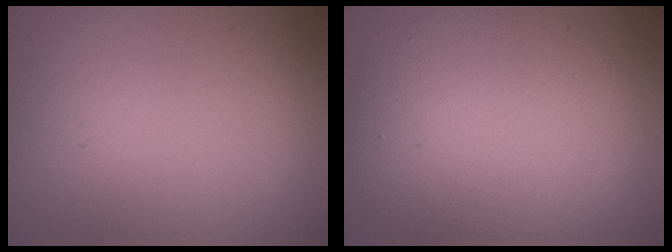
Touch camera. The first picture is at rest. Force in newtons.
{"total": 8.4, "press": 8.3, "slide": 0.7}